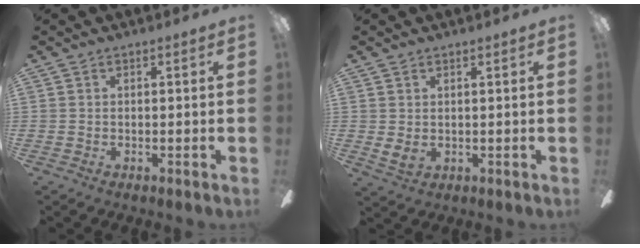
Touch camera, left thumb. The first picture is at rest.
{"total": 3.1, "force": [1.1, 2.1, 1.9], "torque": [-0.035, -0.007, 0.020]}